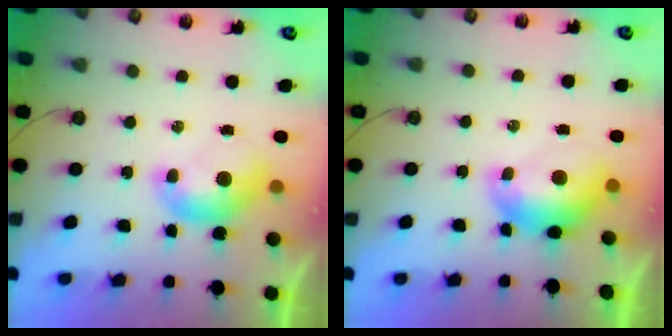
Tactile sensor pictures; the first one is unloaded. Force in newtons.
{"total": 1.6, "press": 1.5, "slide": 0.6}